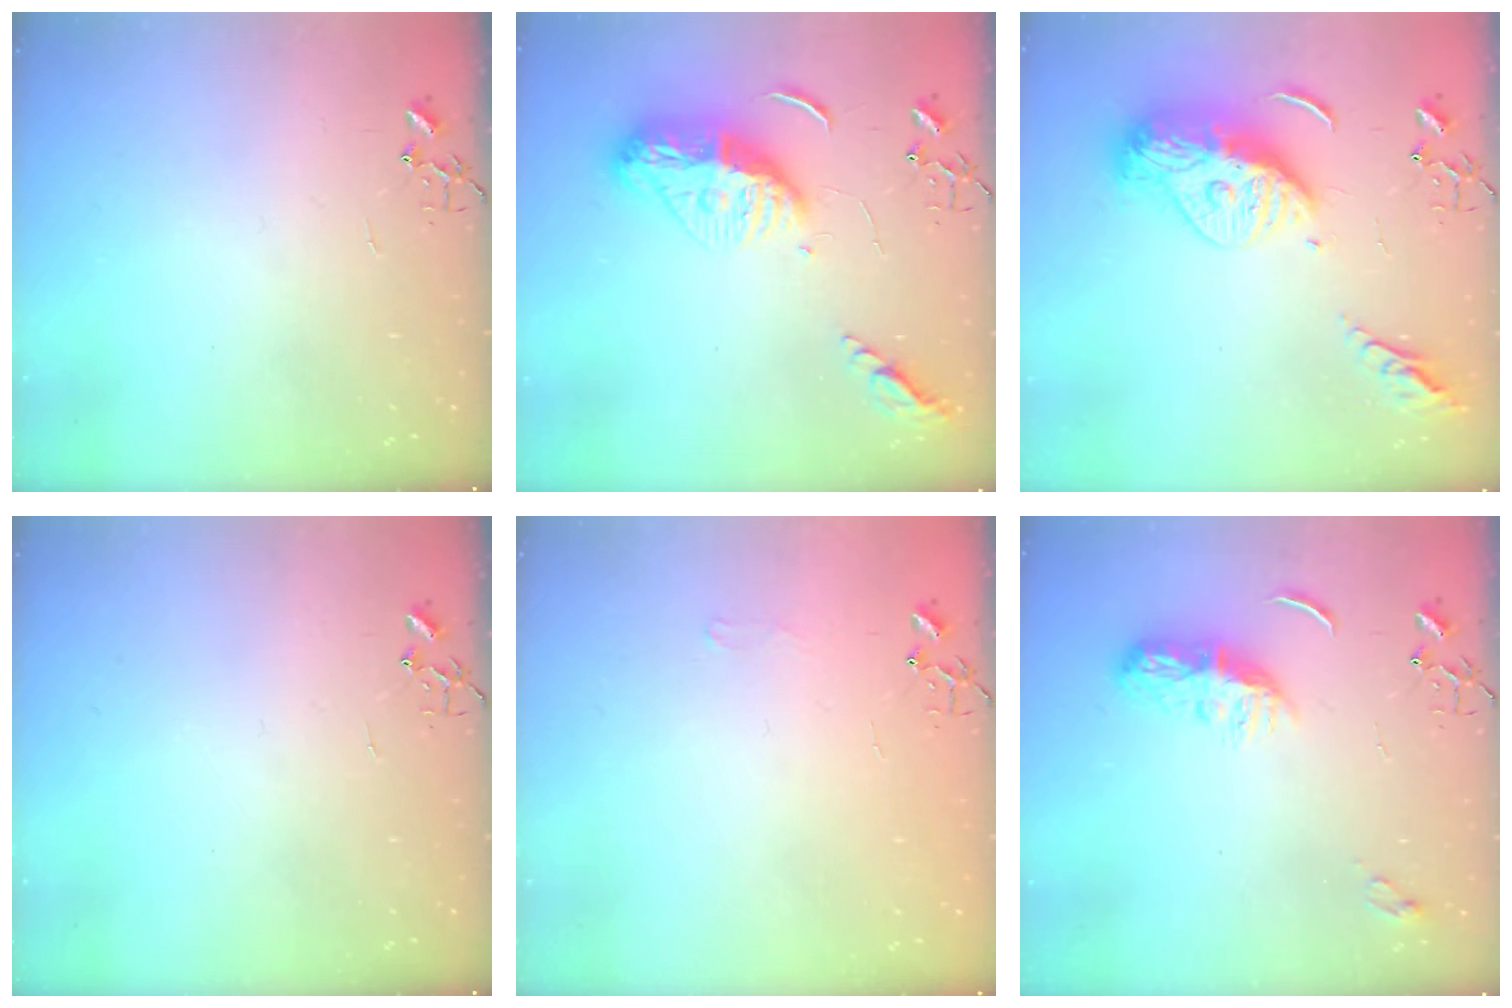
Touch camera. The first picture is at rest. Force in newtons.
{"total": 14.6, "press": 14.5, "slide": 1.2}
{"total": 16.9, "press": 16.8, "slide": 1.6}
{"total": 0.0}
{"total": 6.4, "press": 6.4, "slide": 0.8}
{"total": 8.2, "press": 8.2, "slide": 0.4}